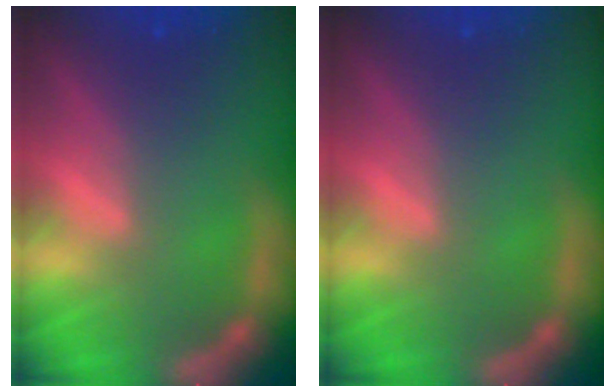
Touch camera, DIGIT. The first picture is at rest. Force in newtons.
{"total": 0.0}